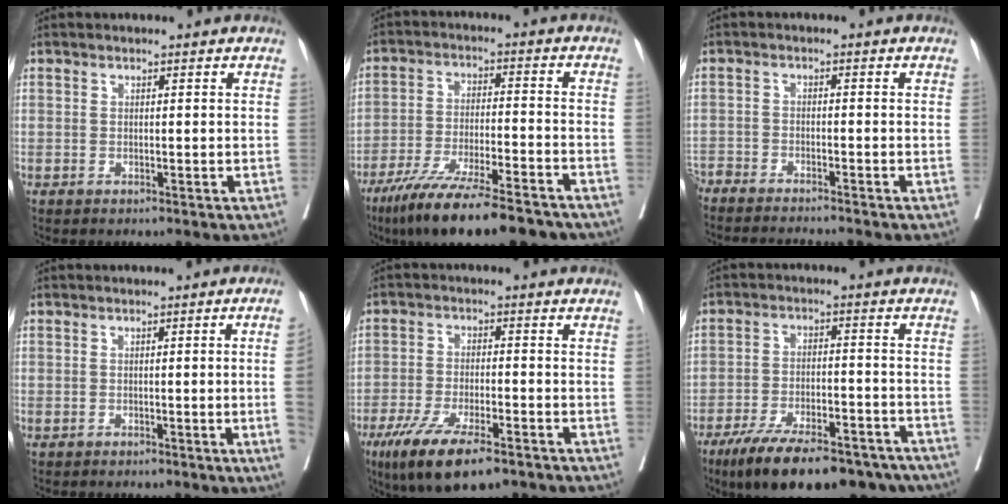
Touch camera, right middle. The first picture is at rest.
{"total": 18.5, "force": [-14.6, 2.7, 11.0], "torque": [-0.155, -0.024, -0.232]}
{"total": 11.0, "force": [-10.4, 0.3, 3.7], "torque": [-0.046, -0.012, -0.160]}
{"total": 4.2, "force": [-0.7, -0.9, 4.0], "torque": [-0.048, 0.003, -0.009]}
{"total": 11.4, "force": [-7.4, 2.7, 8.3], "torque": [-0.149, -0.023, -0.124]}
{"total": 19.5, "force": [-14.9, 6.0, 11.0], "torque": [-0.143, 0.002, -0.221]}